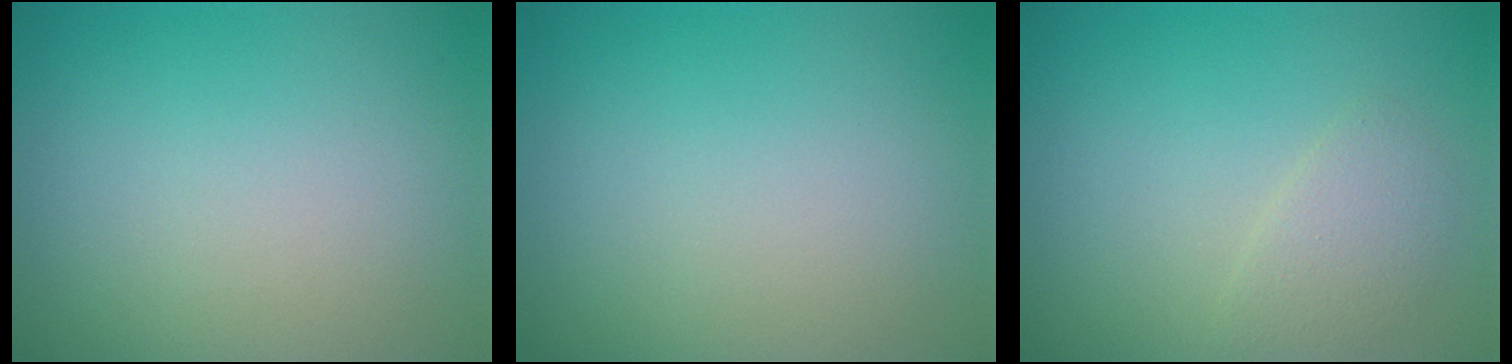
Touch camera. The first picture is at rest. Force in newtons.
{"total": 0.0}
{"total": 1.8, "press": 1.8, "slide": 0.2}